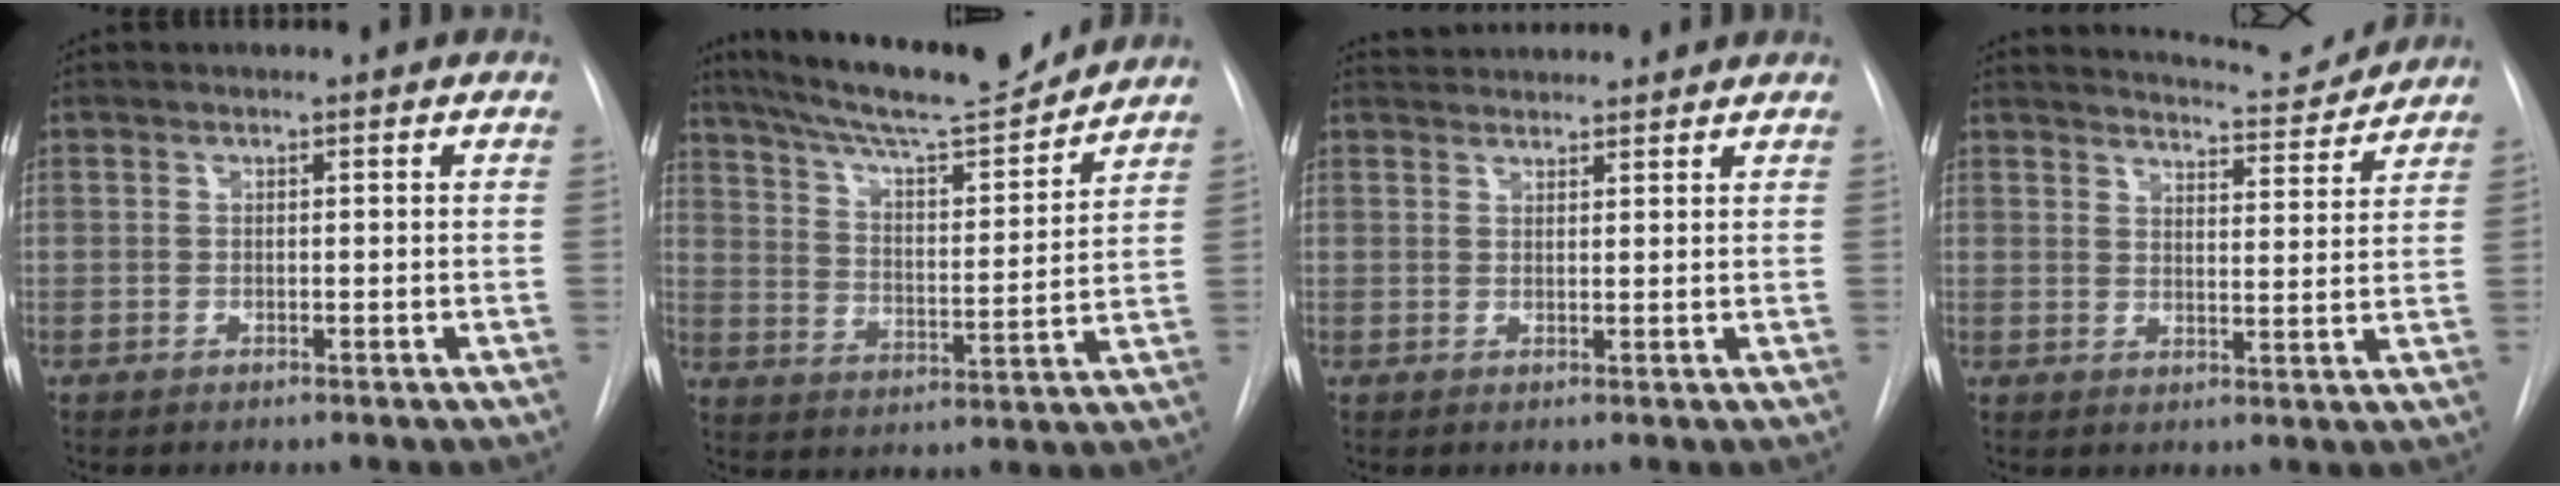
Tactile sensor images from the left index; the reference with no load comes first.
{"total": 16.8, "force": [15.2, 1.5, 7.0], "torque": [-0.123, -0.004, 0.238]}
{"total": 5.8, "force": [5.7, 0.7, 0.8], "torque": [-0.013, 0.036, 0.081]}
{"total": 8.1, "force": [8.1, 0.4, 0.6], "torque": [-0.014, -0.010, 0.105]}